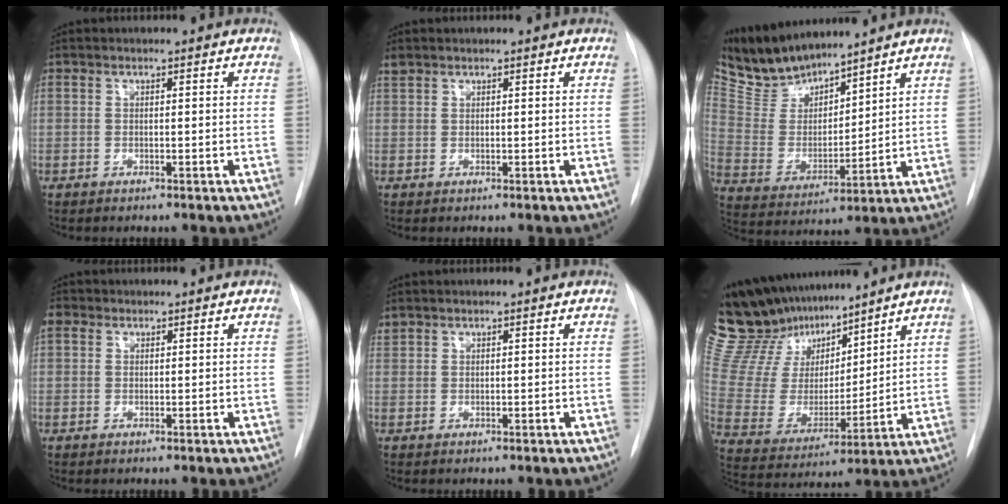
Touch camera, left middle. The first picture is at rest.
{"total": 1.1, "force": [0.9, 0.5, 0.1], "torque": [-0.006, 0.011, 0.020]}
{"total": 11.0, "force": [10.4, 2.6, 2.5], "torque": [-0.062, 0.004, 0.217]}
{"total": 2.0, "force": [1.0, 1.6, 0.6], "torque": [-0.012, 0.015, 0.017]}
{"total": 0.9, "force": [0.8, 0.4, -0.1], "torque": [-0.001, 0.011, 0.019]}
{"total": 20.8, "force": [18.2, 6.7, 7.7], "torque": [-0.154, 0.027, 0.346]}